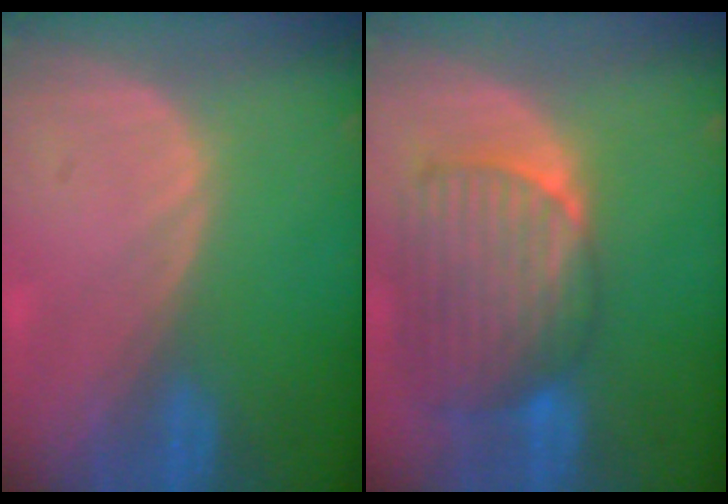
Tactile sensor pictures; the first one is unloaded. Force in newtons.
{"total": 10.1, "press": 8.7, "slide": 5.2}